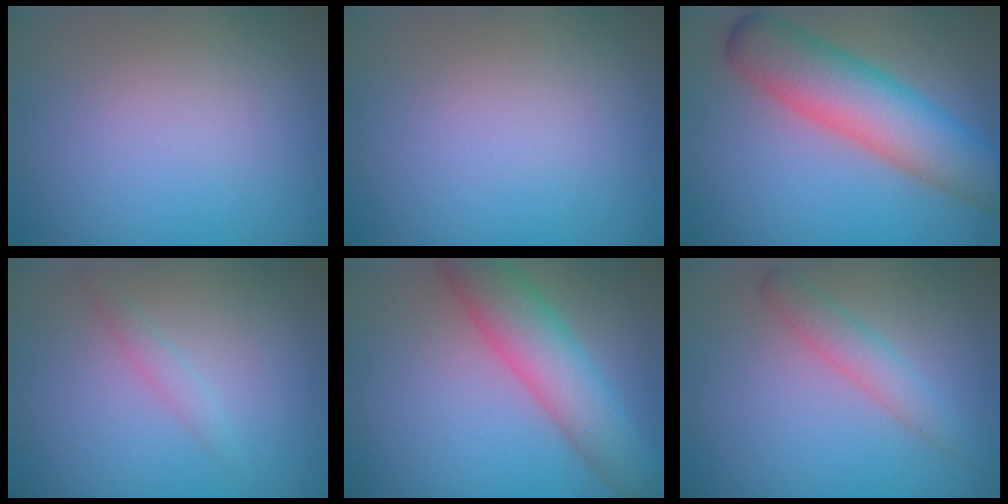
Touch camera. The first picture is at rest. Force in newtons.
{"total": 0.0}
{"total": 8.2, "press": 8.2, "slide": 0.2}
{"total": 1.1, "press": 1.1, "slide": 0.0}
{"total": 6.7, "press": 6.7, "slide": 0.4}
{"total": 2.3, "press": 2.3, "slide": 0.2}